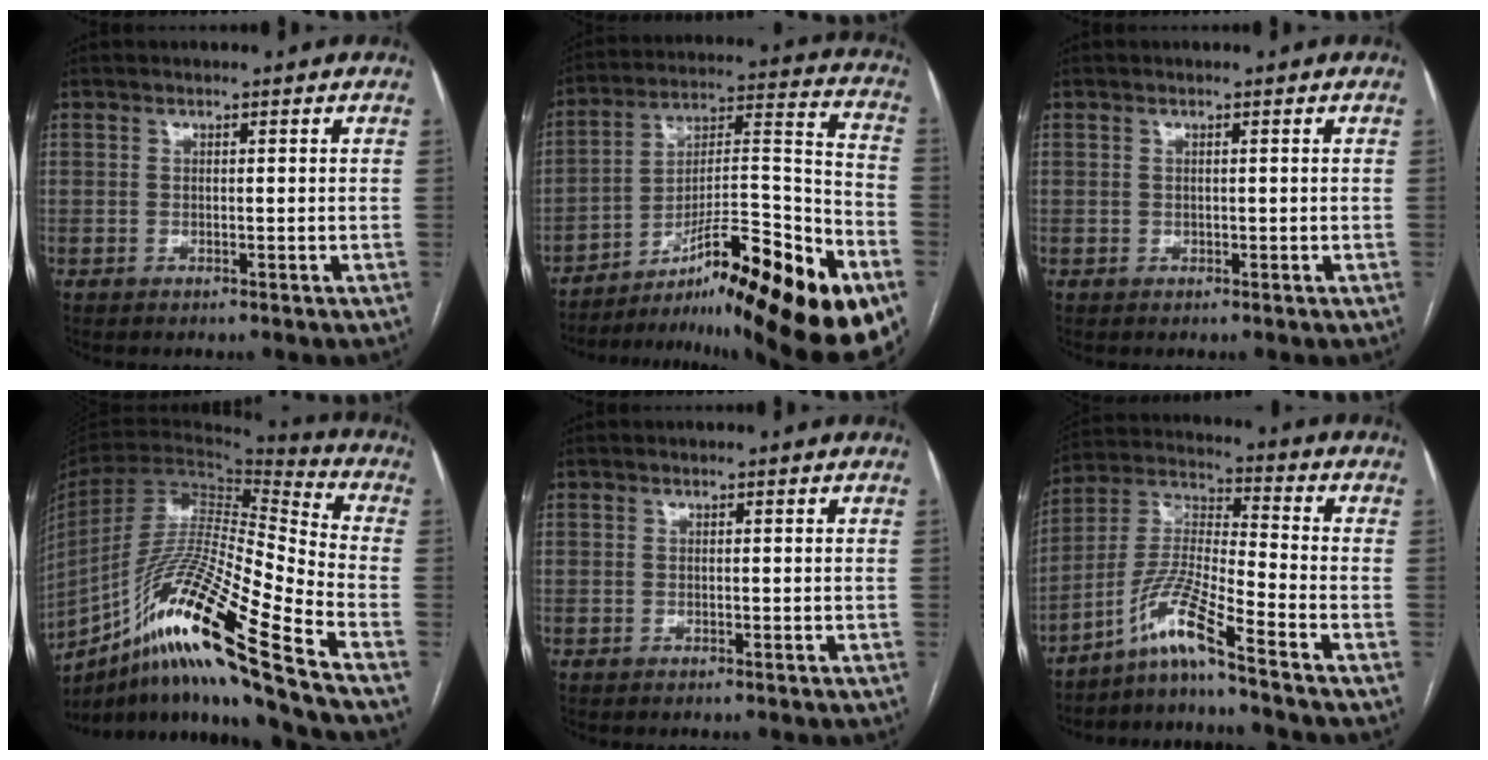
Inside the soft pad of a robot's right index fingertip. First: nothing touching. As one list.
[{"total": 28.2, "force": [-18.5, 2.4, 21.1], "torque": [-0.237, 0.005, -0.285]}, {"total": 0.0}, {"total": 24.3, "force": [-14.1, -0.1, 19.8], "torque": [-0.356, -0.037, -0.259]}, {"total": 0.0}, {"total": 9.3, "force": [-6.8, -1.2, 6.2], "torque": [-0.139, -0.005, -0.134]}]